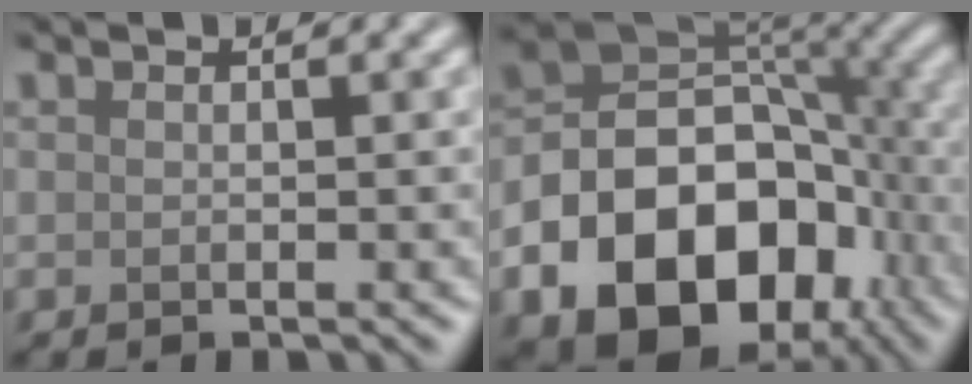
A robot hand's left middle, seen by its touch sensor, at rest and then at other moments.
{"total": 16.2, "force": [-6.8, 11.2, 9.5], "torque": [-0.163, -0.014, -0.116]}